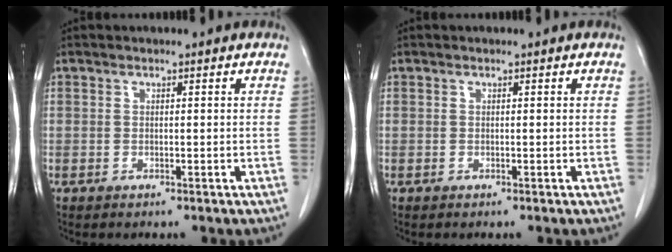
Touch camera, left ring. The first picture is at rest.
{"total": 0.0}